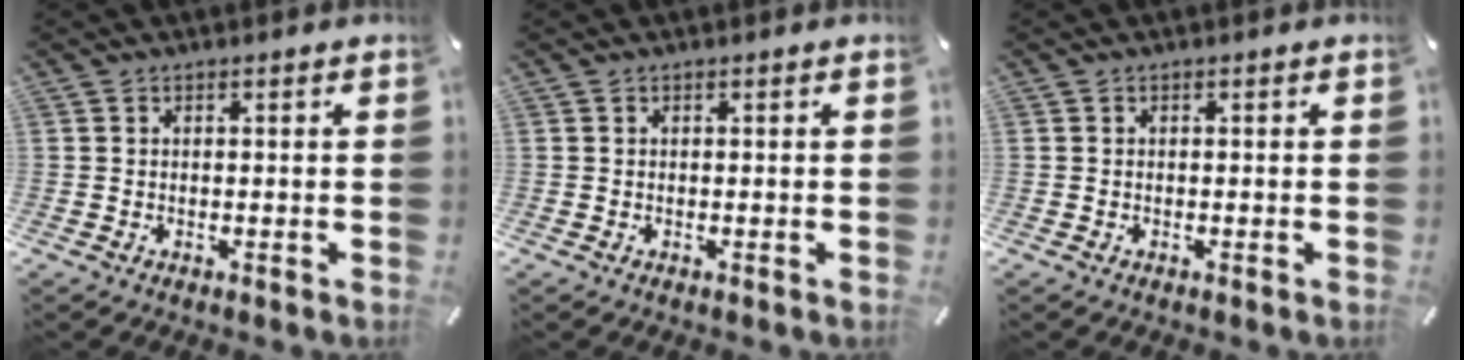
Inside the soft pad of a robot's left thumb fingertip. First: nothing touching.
{"total": 0.0}
{"total": 0.0}